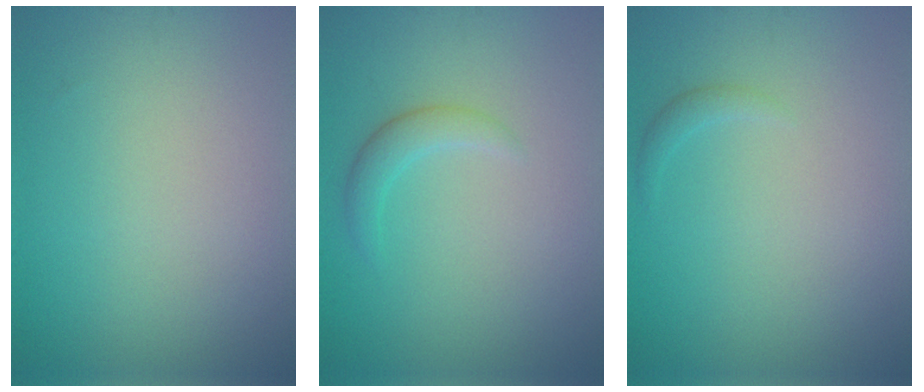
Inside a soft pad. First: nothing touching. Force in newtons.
{"total": 1.7, "press": 1.7, "slide": 0.1}
{"total": 0.7, "press": 0.7, "slide": 0.1}